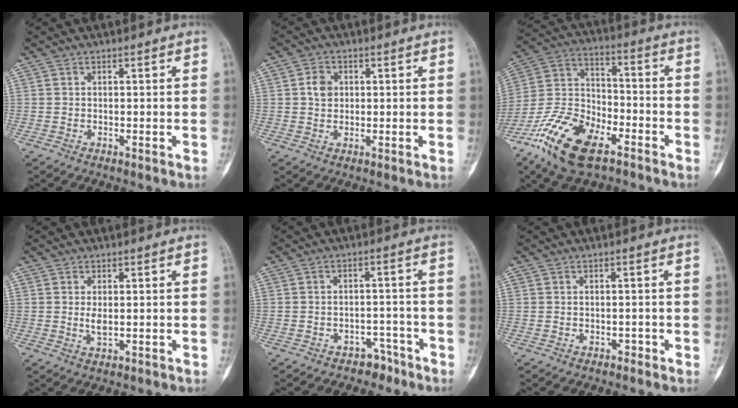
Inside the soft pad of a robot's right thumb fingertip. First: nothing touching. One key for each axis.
{"total": 3.7, "fx": 0.7, "fy": 3.1, "fz": 1.9, "tx": -0.016, "ty": 0.001, "tz": 0.008}
{"total": 18.0, "fx": -10.7, "fy": 8.7, "fz": 11.7, "tx": -0.219, "ty": 0.050, "tz": -0.205}
{"total": 2.1, "fx": 0.2, "fy": 1.1, "fz": 1.8, "tx": -0.029, "ty": -0.004, "tz": 0.005}
{"total": 4.1, "fx": -3.0, "fy": 2.8, "fz": 0.3, "tx": 0.017, "ty": 0.040, "tz": -0.040}
{"total": 0.9, "fx": -0.6, "fy": 0.7, "fz": 0.1, "tx": 0.005, "ty": 0.007, "tz": -0.012}